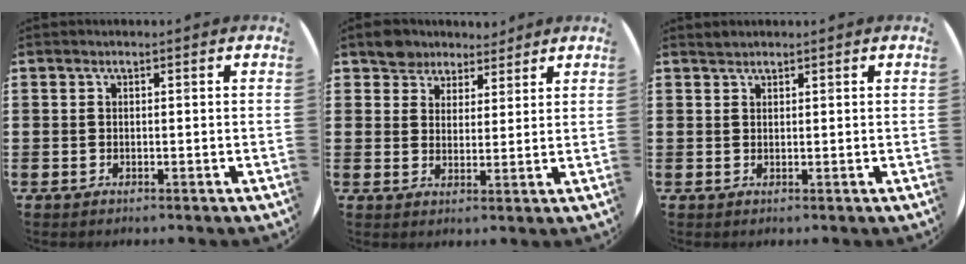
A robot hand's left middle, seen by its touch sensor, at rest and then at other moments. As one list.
[{"total": 4.5, "force": [3.9, 2.2, -0.3], "torque": [-0.002, -0.005, 0.075]}, {"total": 0.8, "force": [0.7, 0.0, -0.1], "torque": [0.002, 0.001, 0.015]}]